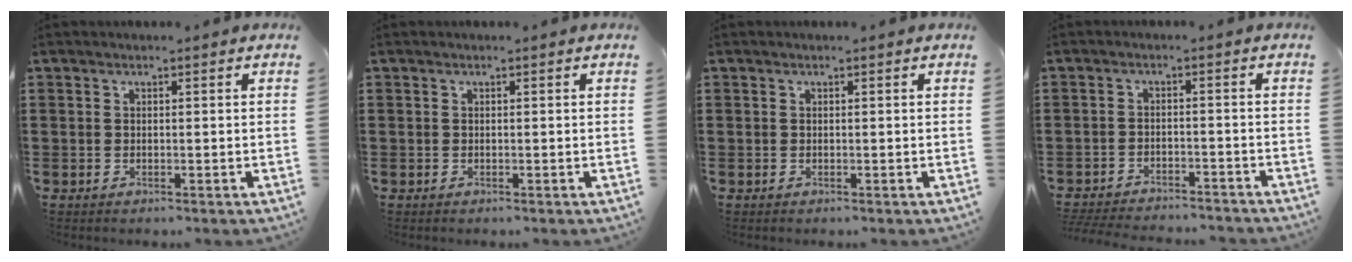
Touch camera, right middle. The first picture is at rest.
{"total": 0.0}
{"total": 0.0}
{"total": 3.5, "force": [-3.5, 0.2, 0.4], "torque": [-0.016, -0.001, -0.076]}